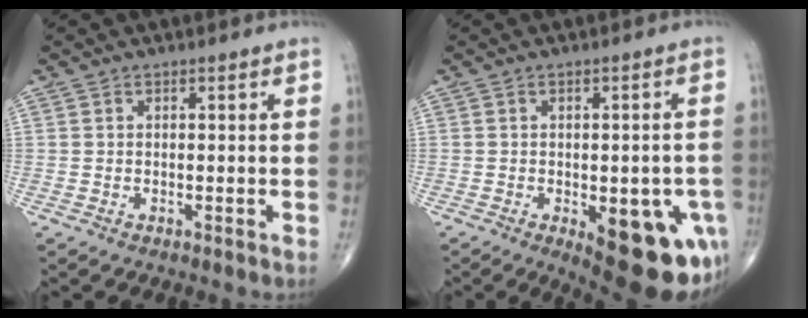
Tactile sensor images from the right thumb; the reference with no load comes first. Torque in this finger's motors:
{"motor_torque": [1.97, 2.09, 0.97, -1.05, 0.35]}